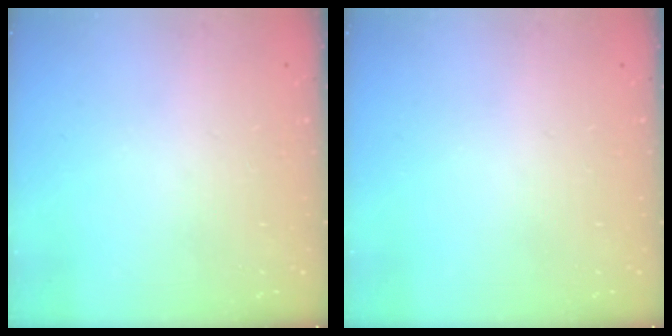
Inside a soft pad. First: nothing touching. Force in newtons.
{"total": 0.0}